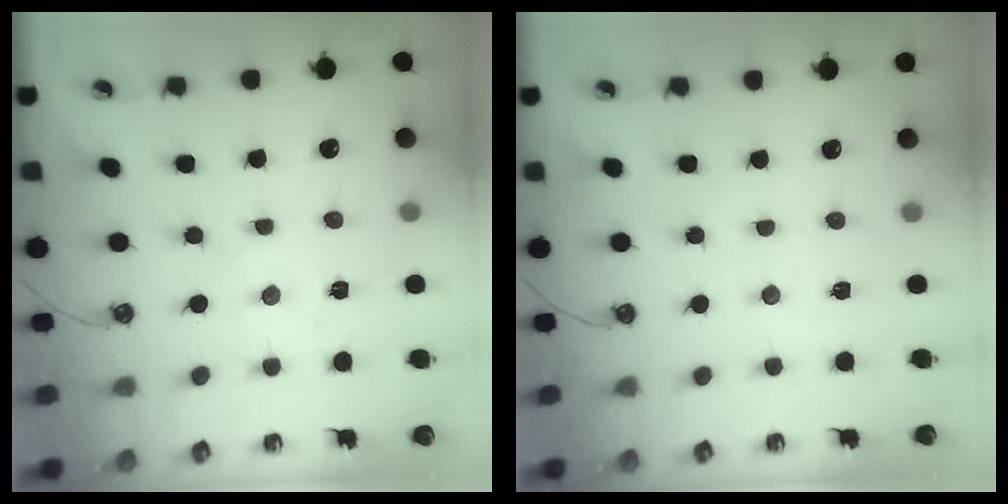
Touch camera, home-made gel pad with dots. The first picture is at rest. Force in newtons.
{"total": 2.9, "press": 2.9, "slide": 0.5}